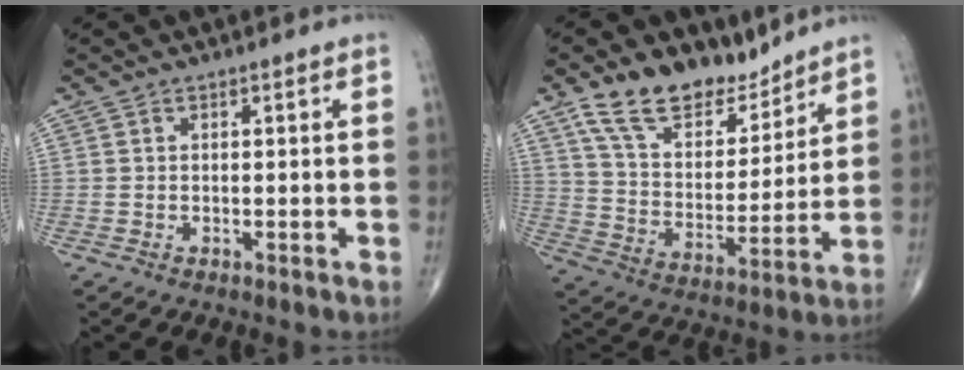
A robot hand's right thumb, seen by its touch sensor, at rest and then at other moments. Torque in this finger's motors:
{"motor_torque": [0.34, 0.67, -0.09, 0.24, 0.10]}